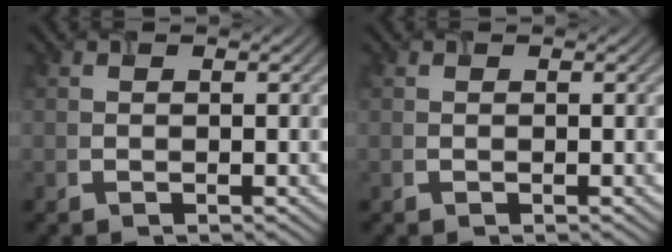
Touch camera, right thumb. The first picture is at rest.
{"total": 0.0}